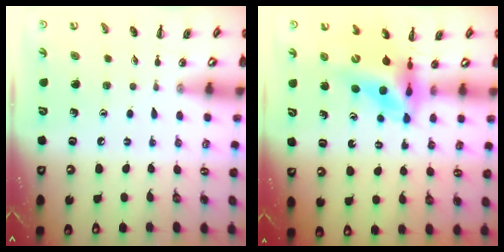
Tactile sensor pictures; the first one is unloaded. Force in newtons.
{"total": 10.0, "press": 9.5, "slide": 3.2}